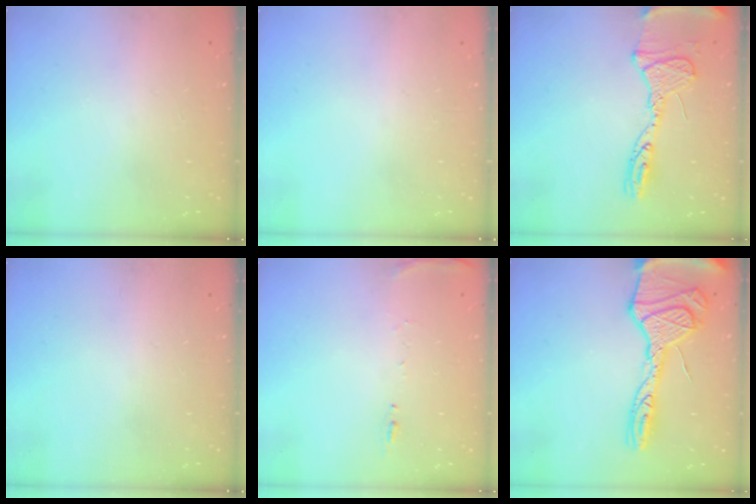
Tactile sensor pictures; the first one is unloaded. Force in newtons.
{"total": 0.0}
{"total": 15.5, "press": 15.4, "slide": 1.2}
{"total": 0.0}
{"total": 6.6, "press": 6.5, "slide": 0.7}
{"total": 22.2, "press": 22.1, "slide": 2.0}